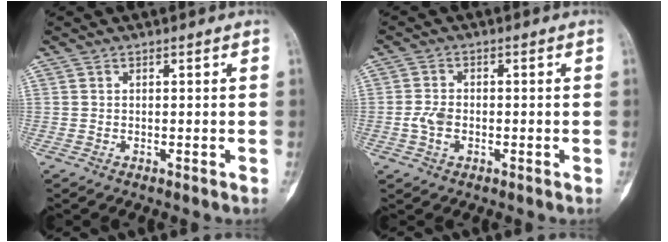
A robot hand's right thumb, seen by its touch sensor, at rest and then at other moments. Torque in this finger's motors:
{"motor_torque": [0.91, 0.66, 0.72, 0.06, 0.09]}